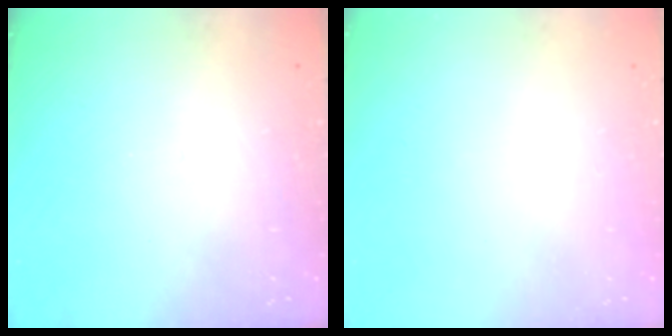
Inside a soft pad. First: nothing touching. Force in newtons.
{"total": 0.0}